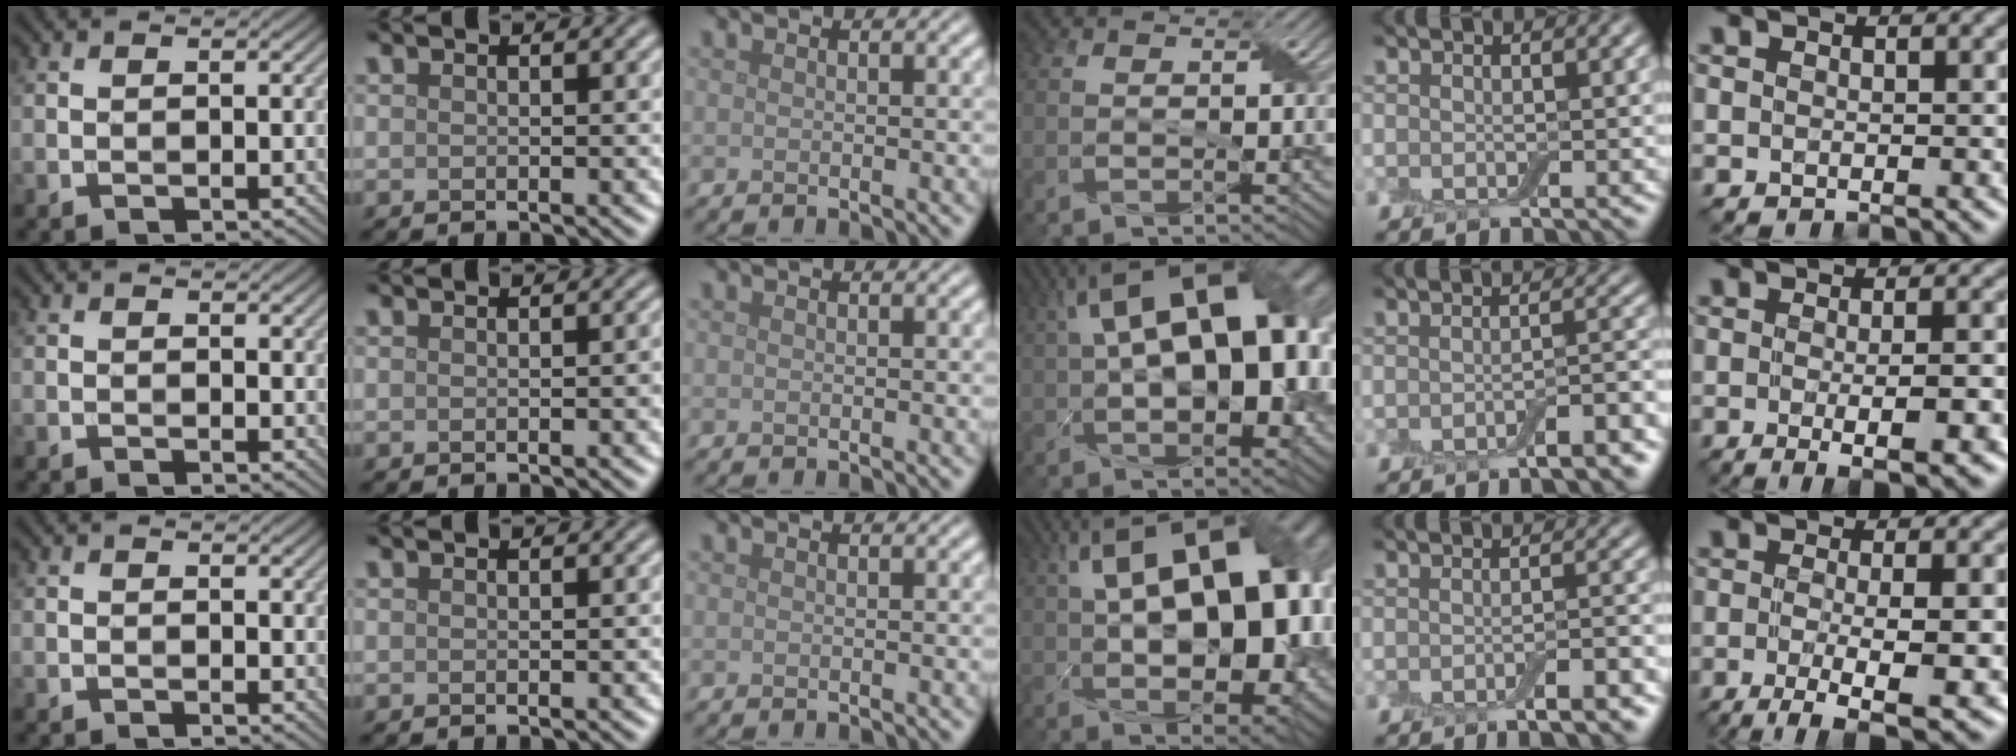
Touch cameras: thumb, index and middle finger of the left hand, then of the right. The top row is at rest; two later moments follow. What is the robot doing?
{"motion": "wrap", "object": "adhesive wrap"}